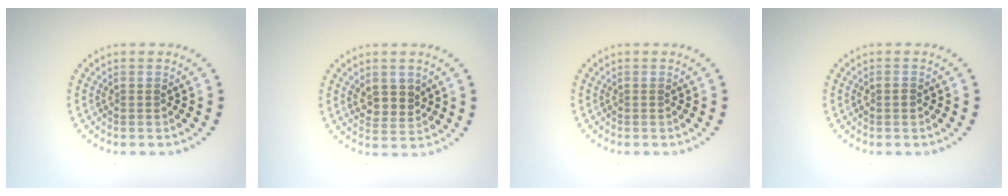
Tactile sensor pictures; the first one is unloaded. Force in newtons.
{"total": 2.6, "press": 2.4, "slide": 1.0}
{"total": 0.0}
{"total": 0.9, "press": 0.9, "slide": 0.1}